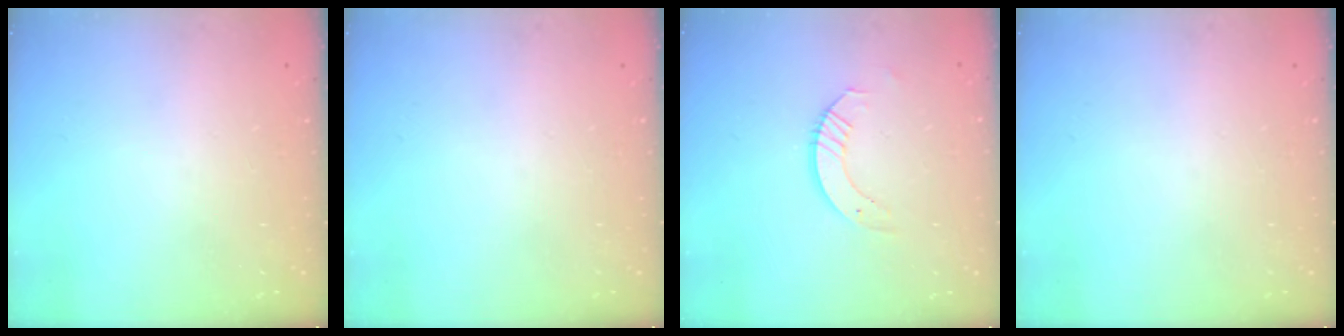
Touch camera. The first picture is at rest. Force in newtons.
{"total": 0.0}
{"total": 5.8, "press": 5.8, "slide": 0.4}
{"total": 0.0}